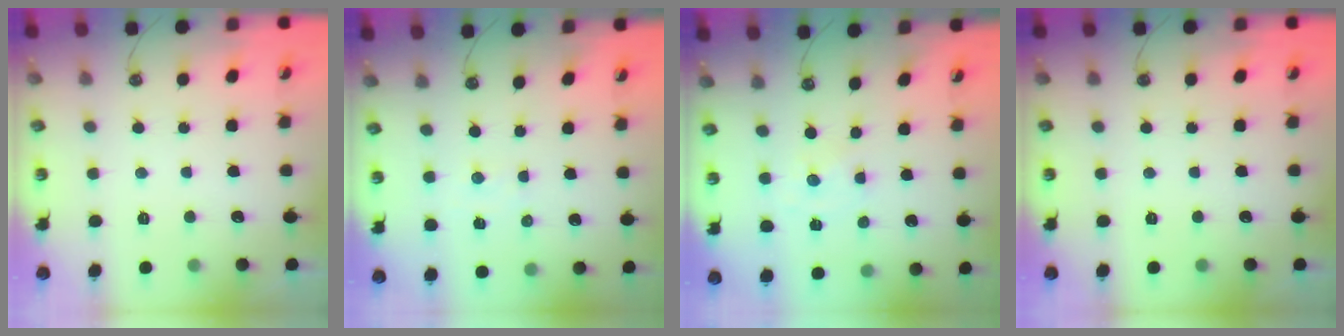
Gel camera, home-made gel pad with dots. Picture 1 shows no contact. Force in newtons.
{"total": 2.3, "press": 2.3, "slide": 0.3}
{"total": 0.0}
{"total": 0.0}